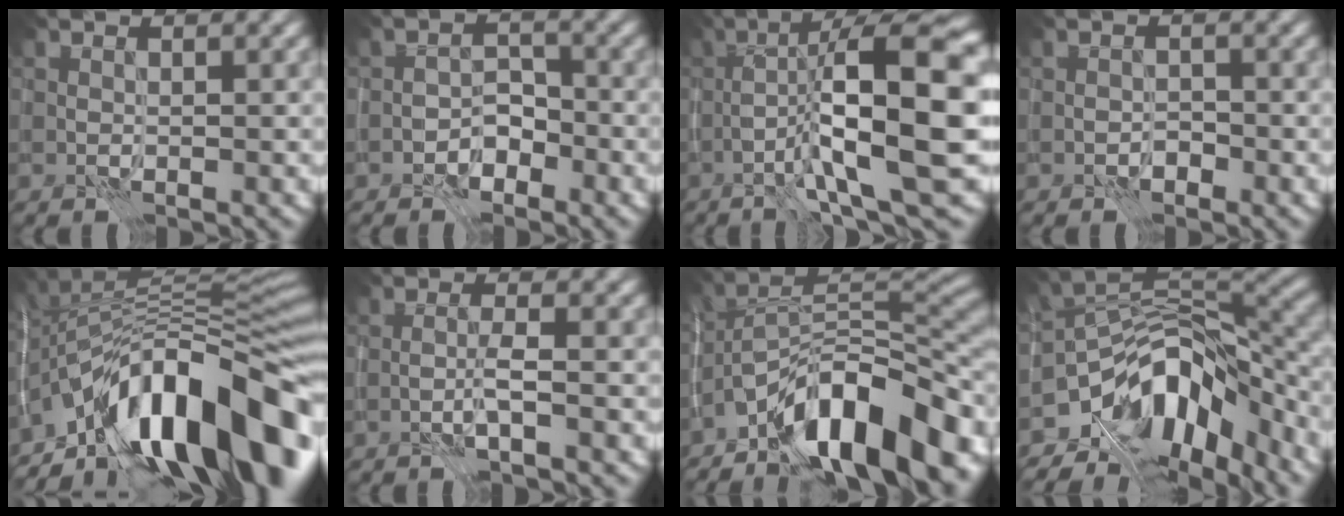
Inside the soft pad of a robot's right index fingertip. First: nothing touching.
{"total": 2.5, "force": [-1.7, 1.4, 1.2], "torque": [-0.015, 0.011, -0.033]}
{"total": 12.9, "force": [-1.7, 2.4, 12.5], "torque": [-0.194, 0.025, -0.024]}
{"total": 1.0, "force": [-0.7, 0.5, 0.5], "torque": [-0.005, 0.005, -0.014]}
{"total": 15.6, "force": [-6.9, 6.2, 12.5], "torque": [-0.191, 0.034, -0.132]}
{"total": 1.5, "force": [-0.8, -0.1, 1.3], "torque": [-0.026, 0.009, -0.020]}
{"total": 13.3, "force": [-7.6, 5.0, 9.7], "torque": [-0.144, 0.018, -0.145]}
{"total": 10.6, "force": [-6.8, 5.7, 5.8], "torque": [-0.079, 0.010, -0.122]}